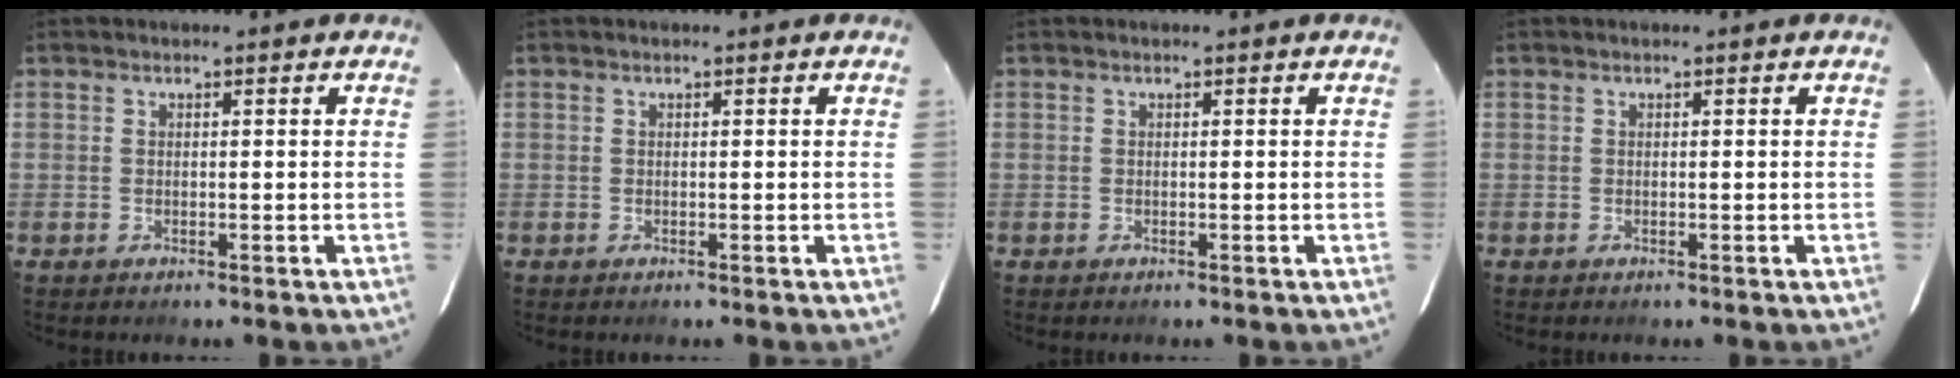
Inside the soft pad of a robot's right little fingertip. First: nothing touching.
{"total": 0.0}
{"total": 0.0}
{"total": 0.0}